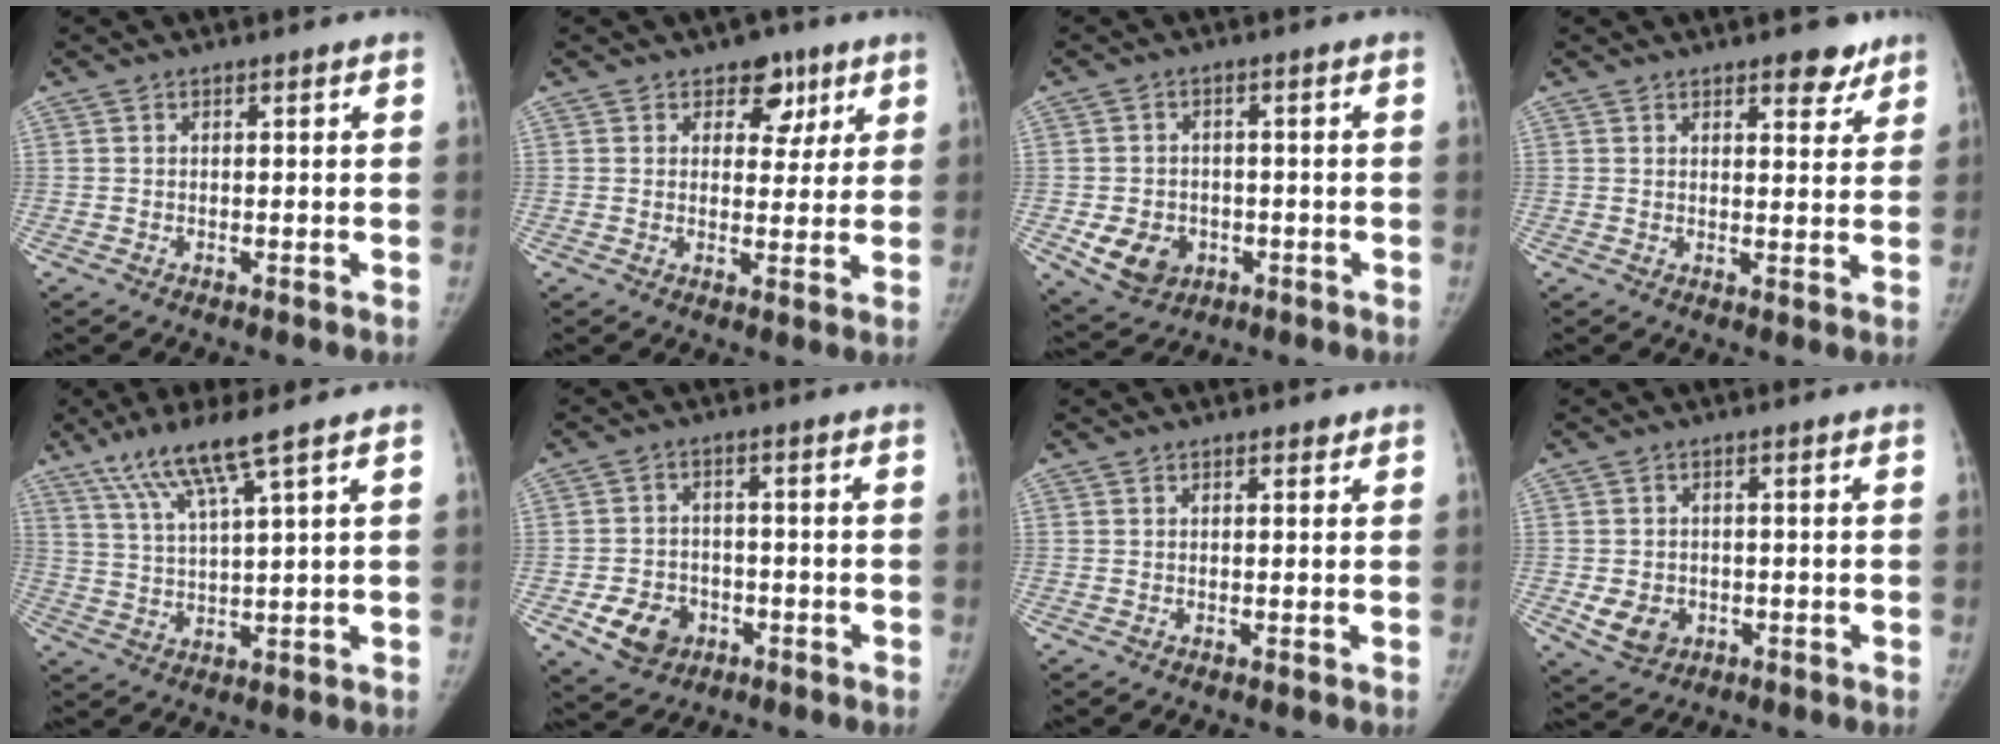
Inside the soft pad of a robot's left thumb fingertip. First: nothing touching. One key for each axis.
{"total": 6.3, "fx": 3.4, "fy": 4.4, "fz": 2.9, "tx": 0.001, "ty": -0.013, "tz": 0.044}
{"total": 7.7, "fx": -2.4, "fy": 6.3, "fz": 3.8, "tx": -0.048, "ty": 0.009, "tz": -0.026}
{"total": 5.2, "fx": 3.6, "fy": 2.3, "fz": 2.9, "tx": -0.012, "ty": -0.020, "tz": 0.046}
{"total": 9.2, "fx": 5.9, "fy": 0.2, "fz": 7.0, "tx": -0.143, "ty": -0.022, "tz": 0.123}
{"total": 7.7, "fx": -3.1, "fy": 6.2, "fz": 3.4, "tx": -0.039, "ty": 0.018, "tz": -0.045}
{"total": 0.9, "fx": 0.7, "fy": 0.4, "fz": 0.4, "tx": -0.002, "ty": -0.004, "tz": 0.008}
{"total": 5.7, "fx": -1.4, "fy": 4.7, "fz": 2.9, "tx": -0.038, "ty": 0.003, "tz": -0.011}